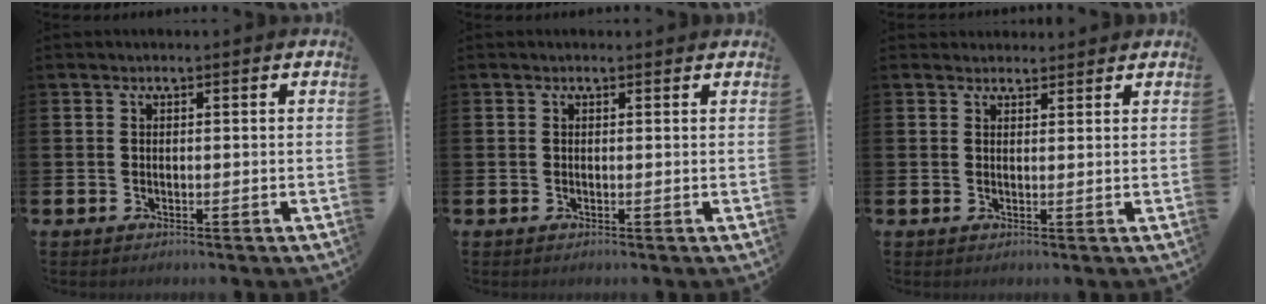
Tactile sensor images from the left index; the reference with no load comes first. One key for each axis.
{"total": 0.0}
{"total": 2.1, "fx": 1.9, "fy": 0.7, "fz": -0.1, "tx": 0.014, "ty": -0.008, "tz": 0.034}